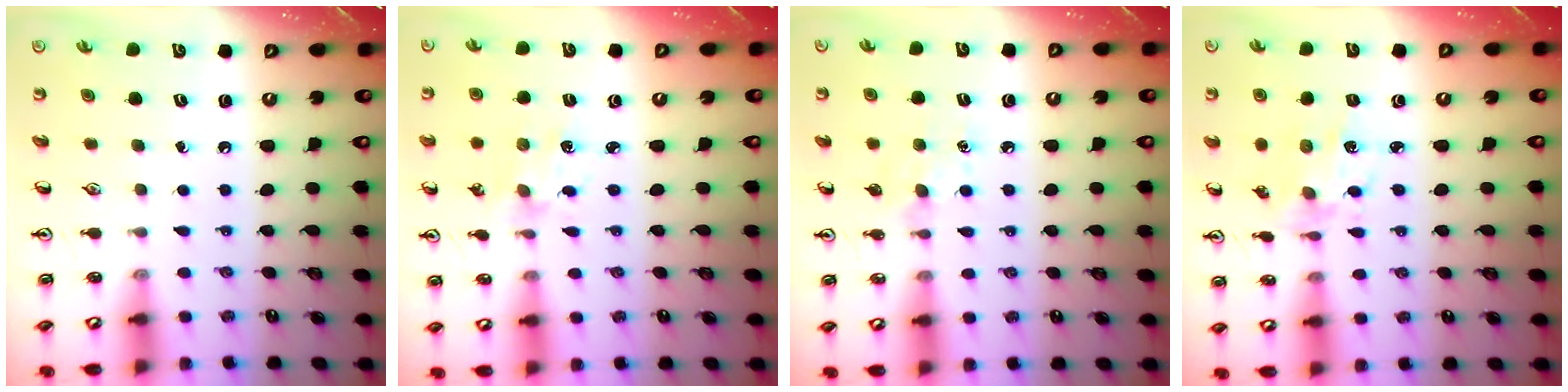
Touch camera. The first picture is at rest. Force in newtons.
{"total": 2.3, "press": 2.3, "slide": 0.4}
{"total": 5.2, "press": 5.1, "slide": 0.9}
{"total": 4.4, "press": 4.3, "slide": 1.1}